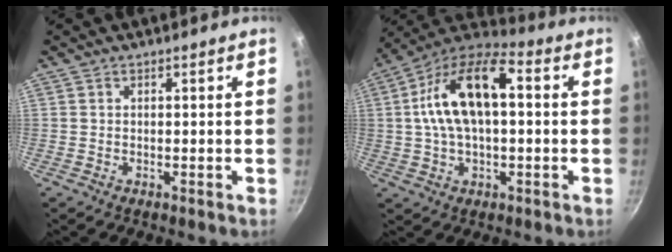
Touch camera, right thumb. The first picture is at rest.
{"total": 17.5, "force": [2.1, 9.0, 14.8], "torque": [-0.254, 0.032, 0.021]}